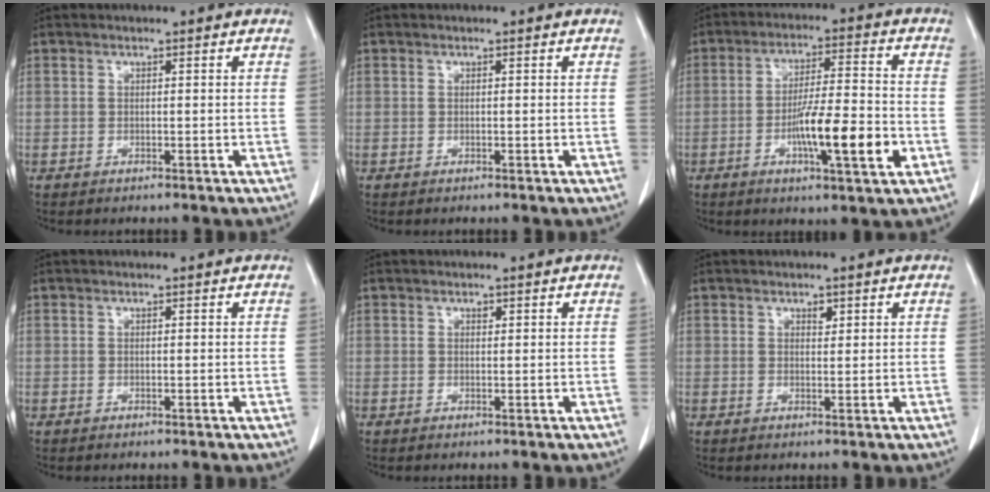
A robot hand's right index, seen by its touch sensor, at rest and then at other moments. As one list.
[{"total": 0.0}, {"total": 11.5, "force": [-3.6, 1.1, 10.9], "torque": [-0.182, -0.005, -0.060]}, {"total": 0.0}, {"total": 0.5, "force": [0.3, 0.3, 0.3], "torque": [-0.004, -0.001, 0.003]}, {"total": 1.1, "force": [0.7, 0.6, 0.6], "torque": [-0.006, -0.004, 0.009]}]